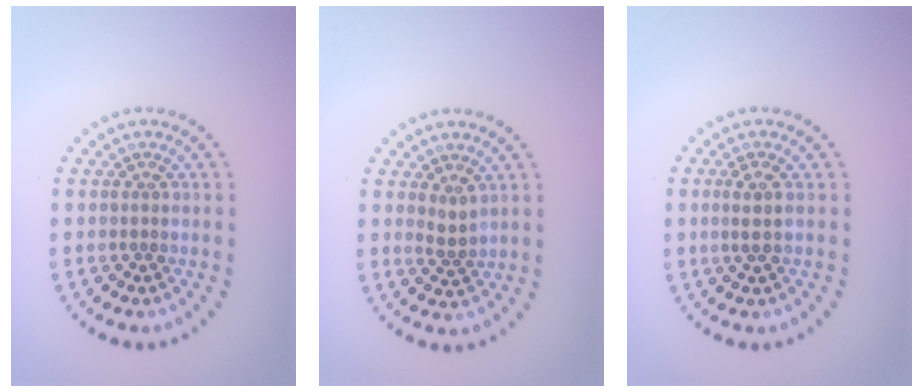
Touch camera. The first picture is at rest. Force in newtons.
{"total": 1.2, "press": 0.9, "slide": 0.8}
{"total": 1.7, "press": 1.3, "slide": 1.1}